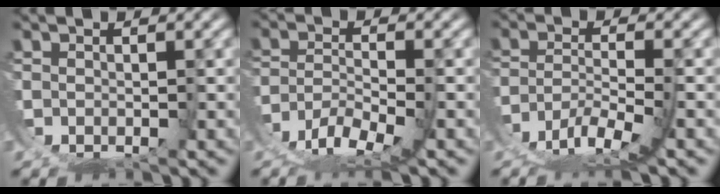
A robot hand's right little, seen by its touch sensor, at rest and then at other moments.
{"total": 4.8, "force": [-2.4, 1.7, 3.8], "torque": [-0.057, -0.015, -0.038]}
{"total": 5.1, "force": [-2.7, 1.2, 4.2], "torque": [-0.064, -0.018, -0.036]}